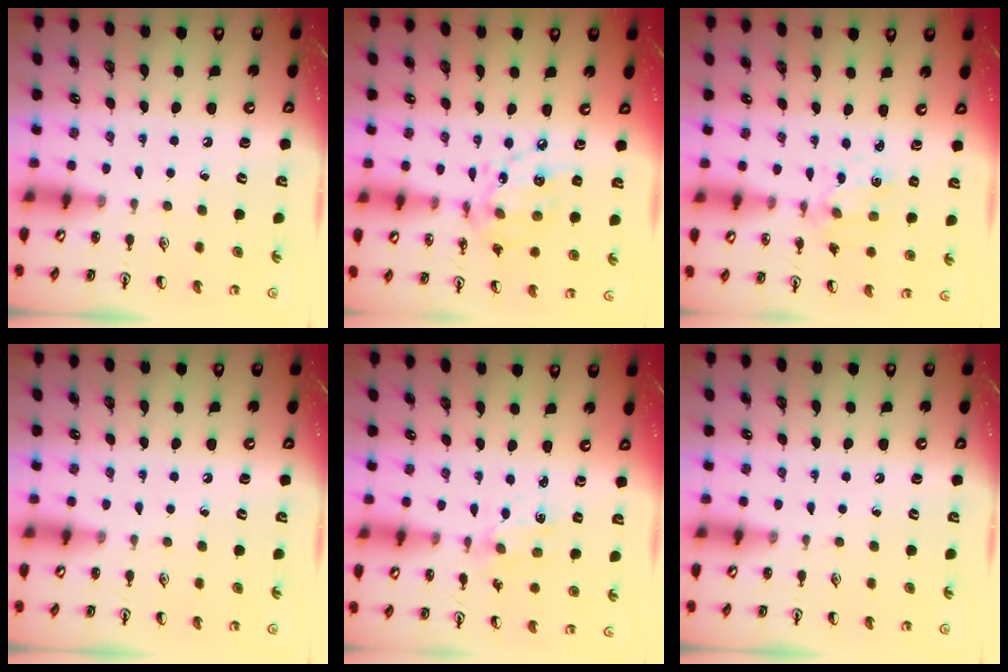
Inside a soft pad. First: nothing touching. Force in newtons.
{"total": 12.0, "press": 12.0, "slide": 0.8}
{"total": 1.4, "press": 1.4, "slide": 0.3}
{"total": 0.0}
{"total": 1.2, "press": 1.2, "slide": 0.3}
{"total": 0.0}